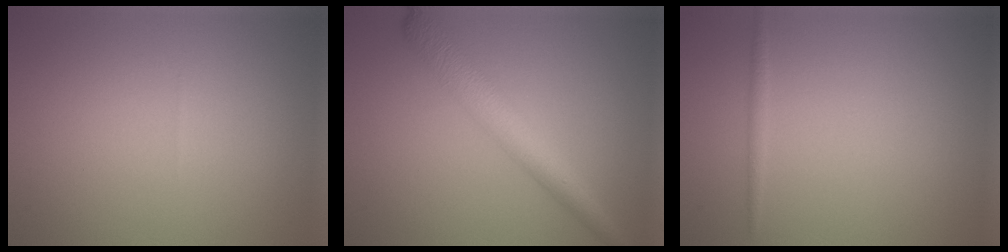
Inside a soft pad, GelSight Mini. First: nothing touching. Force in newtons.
{"total": 4.3, "press": 4.3, "slide": 0.1}
{"total": 0.8, "press": 0.8, "slide": 0.0}